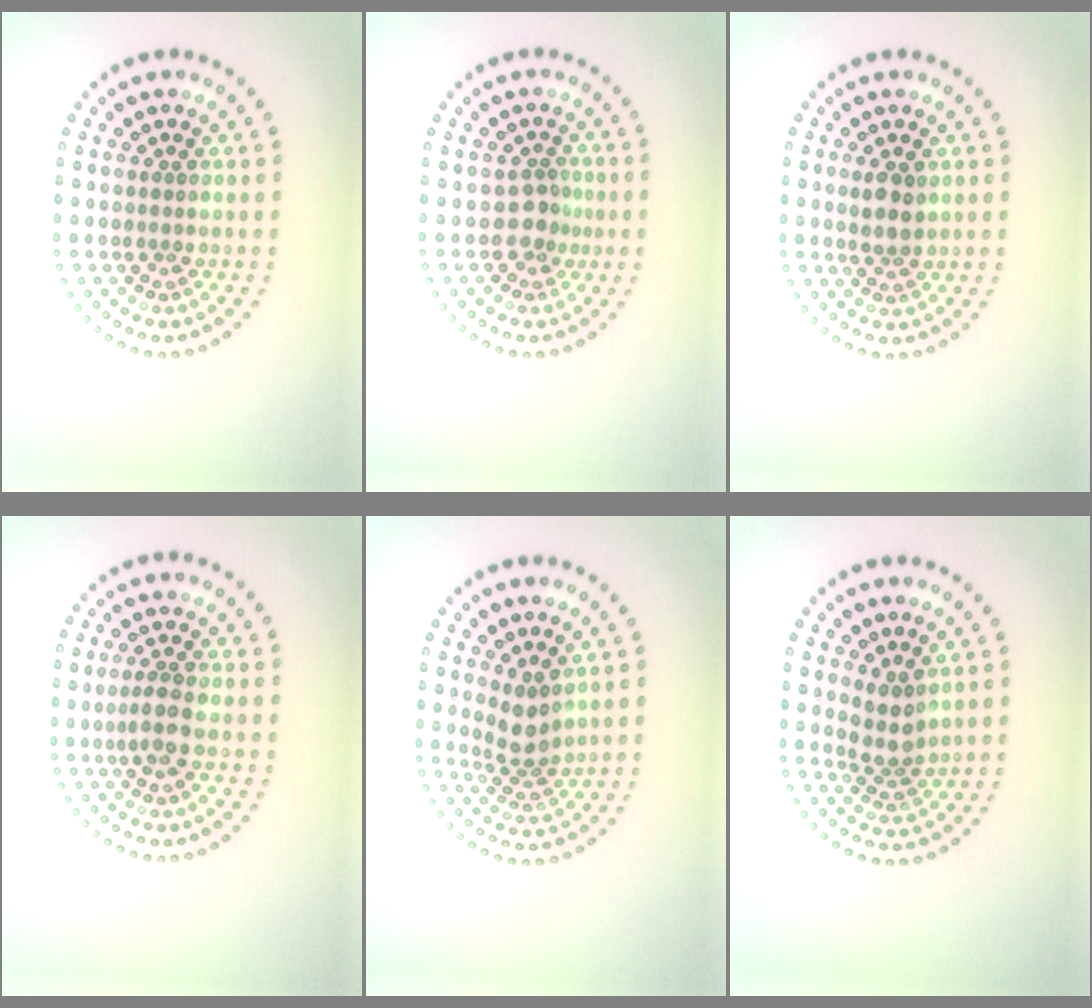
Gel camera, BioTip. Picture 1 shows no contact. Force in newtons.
{"total": 2.1, "press": 1.6, "slide": 1.3}
{"total": 2.1, "press": 1.9, "slide": 0.8}
{"total": 1.9, "press": 1.8, "slide": 0.8}
{"total": 2.4, "press": 1.8, "slide": 1.6}
{"total": 2.5, "press": 2.0, "slide": 1.5}